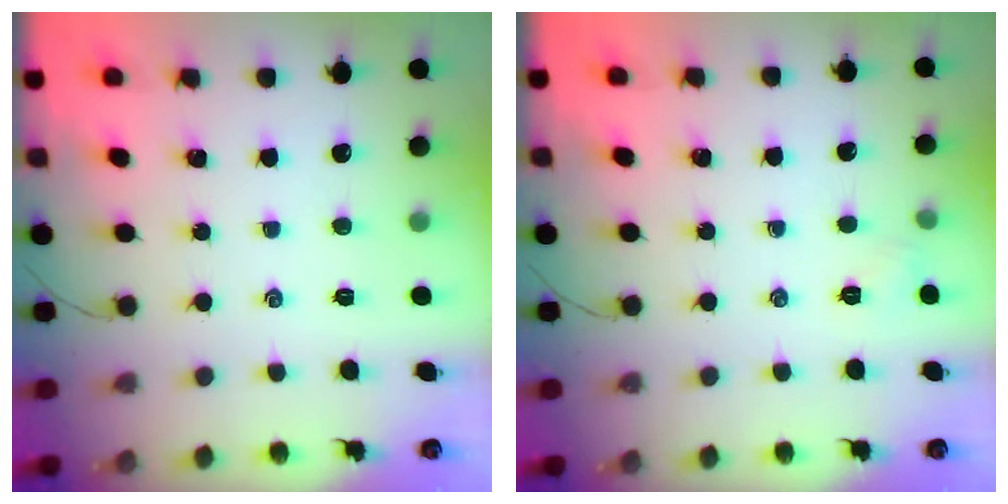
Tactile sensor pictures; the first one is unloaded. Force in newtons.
{"total": 2.9, "press": 2.7, "slide": 1.0}